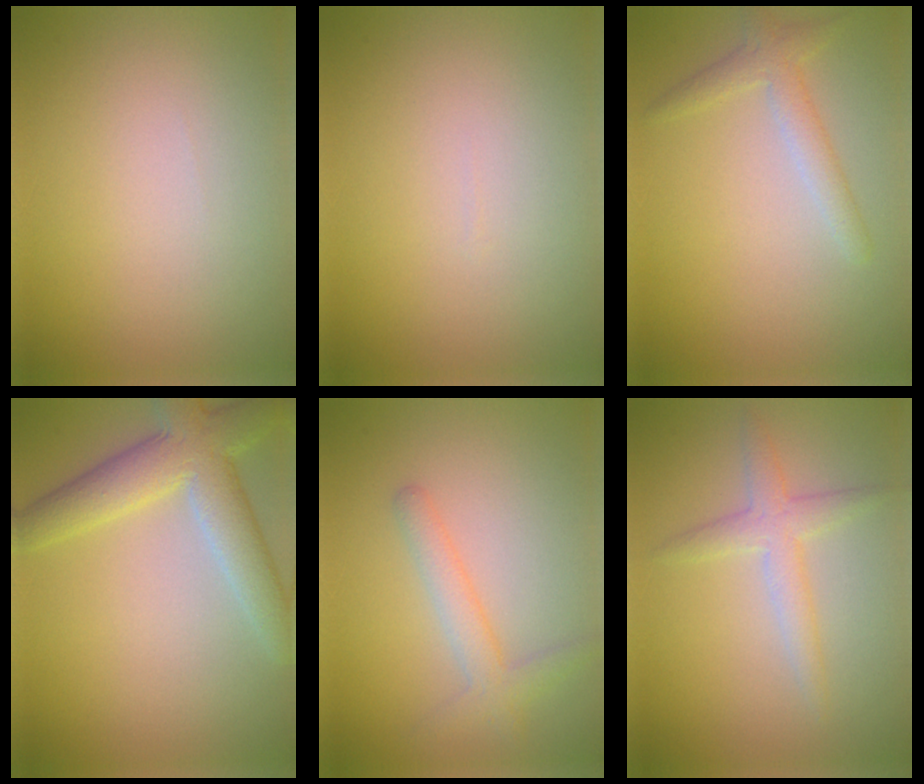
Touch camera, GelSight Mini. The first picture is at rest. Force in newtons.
{"total": 0.0}
{"total": 2.3, "press": 2.3, "slide": 0.1}
{"total": 6.3, "press": 6.3, "slide": 0.2}
{"total": 2.5, "press": 2.5, "slide": 0.1}
{"total": 2.7, "press": 2.7, "slide": 0.0}